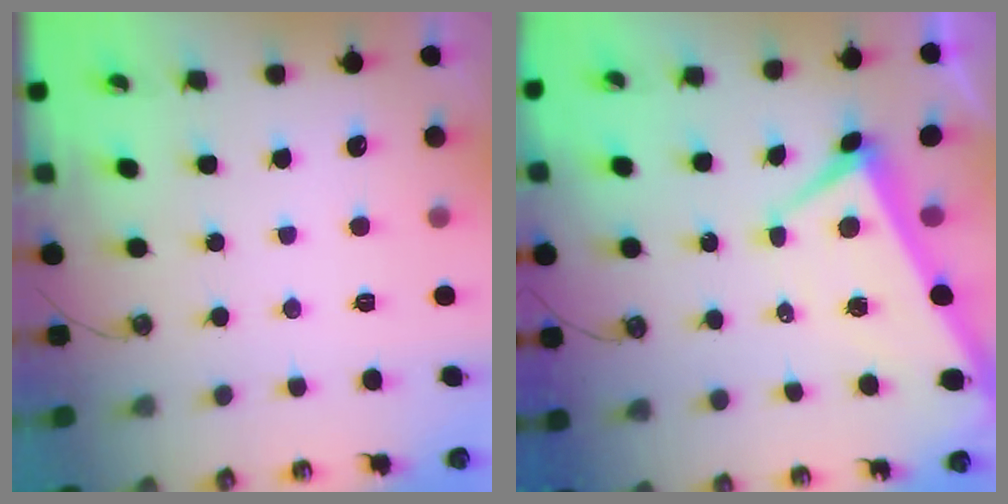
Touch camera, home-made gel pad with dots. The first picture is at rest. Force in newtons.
{"total": 0.9, "press": 0.1, "slide": 0.9}